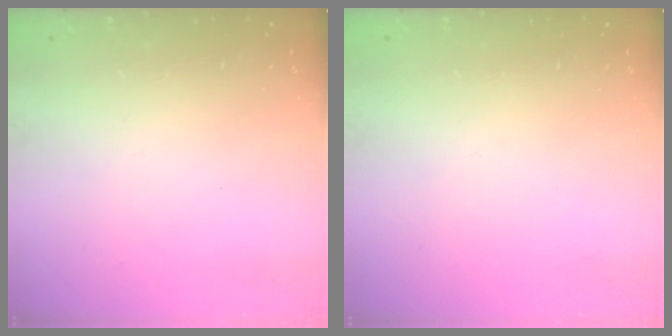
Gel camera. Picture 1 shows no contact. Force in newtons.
{"total": 0.0}